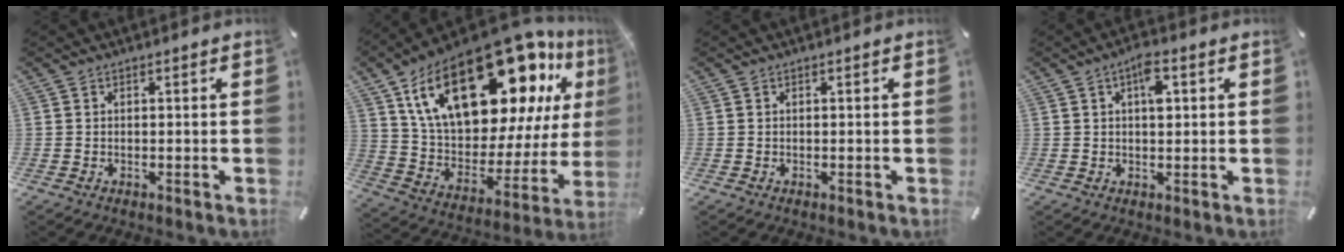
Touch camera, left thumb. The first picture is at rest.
{"total": 29.3, "force": [15.5, 14.0, 20.5], "torque": [-0.387, -0.104, 0.266]}
{"total": 0.0}
{"total": 4.7, "force": [1.3, 2.0, 4.0], "torque": [-0.061, -0.001, 0.015]}